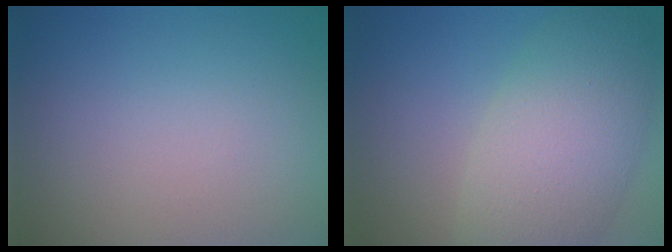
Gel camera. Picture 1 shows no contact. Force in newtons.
{"total": 7.5, "press": 7.4, "slide": 0.4}